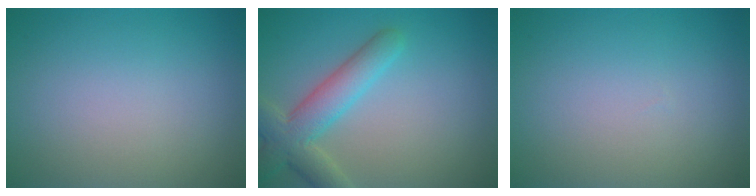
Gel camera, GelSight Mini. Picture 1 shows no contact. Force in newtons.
{"total": 5.0, "press": 4.9, "slide": 0.3}
{"total": 0.0}